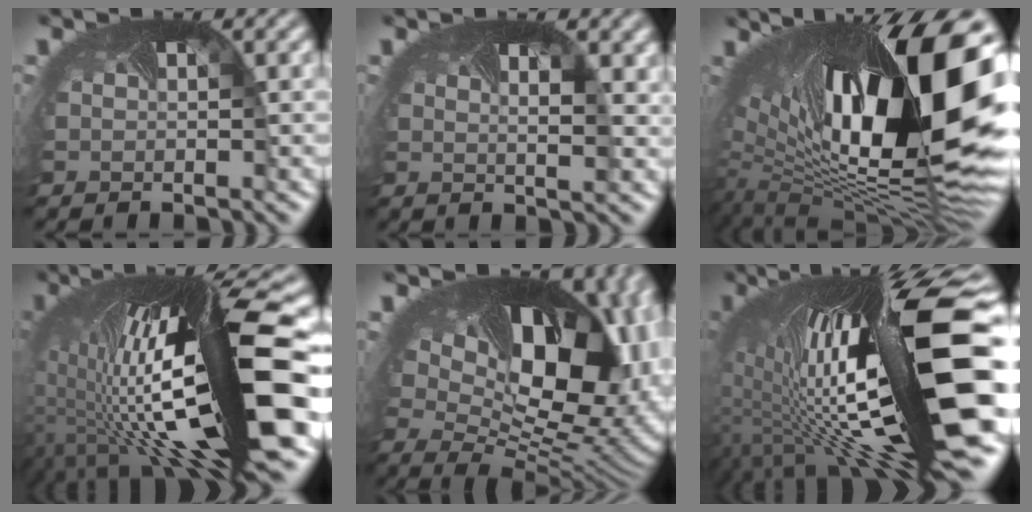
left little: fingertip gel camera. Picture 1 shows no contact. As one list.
[{"total": 1.9, "force": [0.5, 0.5, 1.7], "torque": [-0.029, -0.012, 0.016]}, {"total": 17.2, "force": [3.3, 7.2, 15.3], "torque": [-0.271, -0.009, 0.075]}, {"total": 15.7, "force": [-0.9, 4.1, 15.1], "torque": [-0.272, -0.015, -0.002]}, {"total": 13.8, "force": [3.5, 8.2, 10.5], "torque": [-0.142, -0.030, 0.086]}, {"total": 15.8, "force": [0.2, 4.6, 15.1], "torque": [-0.278, -0.011, 0.018]}]